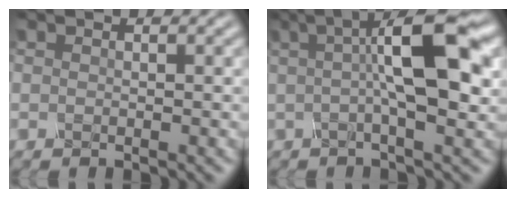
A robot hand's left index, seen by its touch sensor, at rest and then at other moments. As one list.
[{"total": 9.5, "force": [1.8, 2.2, 9.1], "torque": [-0.128, 0.017, 0.023]}]